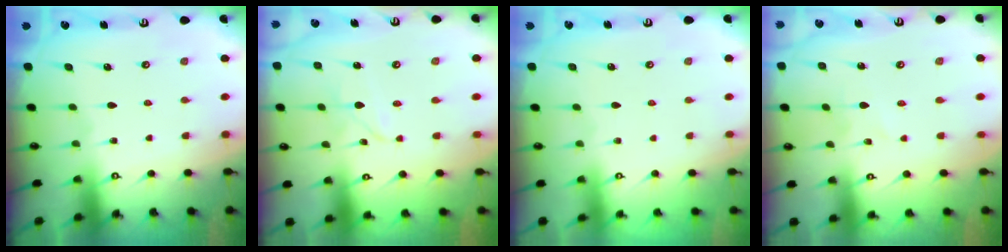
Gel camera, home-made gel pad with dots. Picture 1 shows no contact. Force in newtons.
{"total": 2.2, "press": 2.2, "slide": 0.2}
{"total": 0.0}
{"total": 2.0, "press": 2.0, "slide": 0.2}